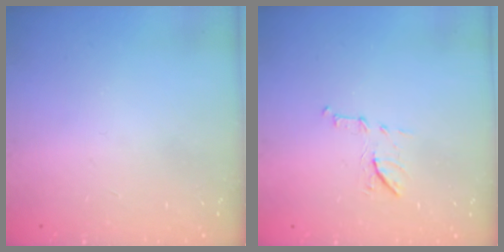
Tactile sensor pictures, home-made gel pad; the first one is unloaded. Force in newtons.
{"total": 7.2, "press": 7.0, "slide": 1.5}